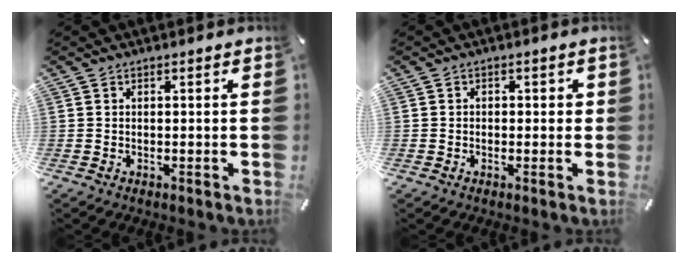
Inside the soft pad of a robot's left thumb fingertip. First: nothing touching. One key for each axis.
{"total": 1.2, "fx": -0.4, "fy": 0.9, "fz": 0.6, "tx": -0.012, "ty": 0.005, "tz": -0.010}